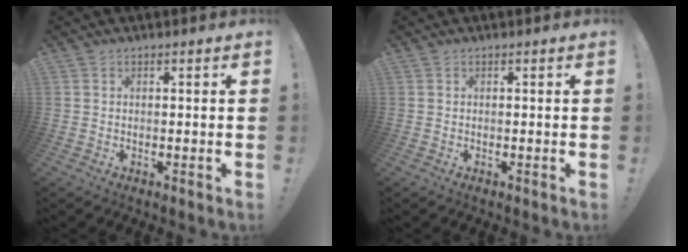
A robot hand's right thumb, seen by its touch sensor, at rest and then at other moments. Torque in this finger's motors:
{"motor_torque": [-0.02, -0.02, 0.00, 0.00, 0.00]}